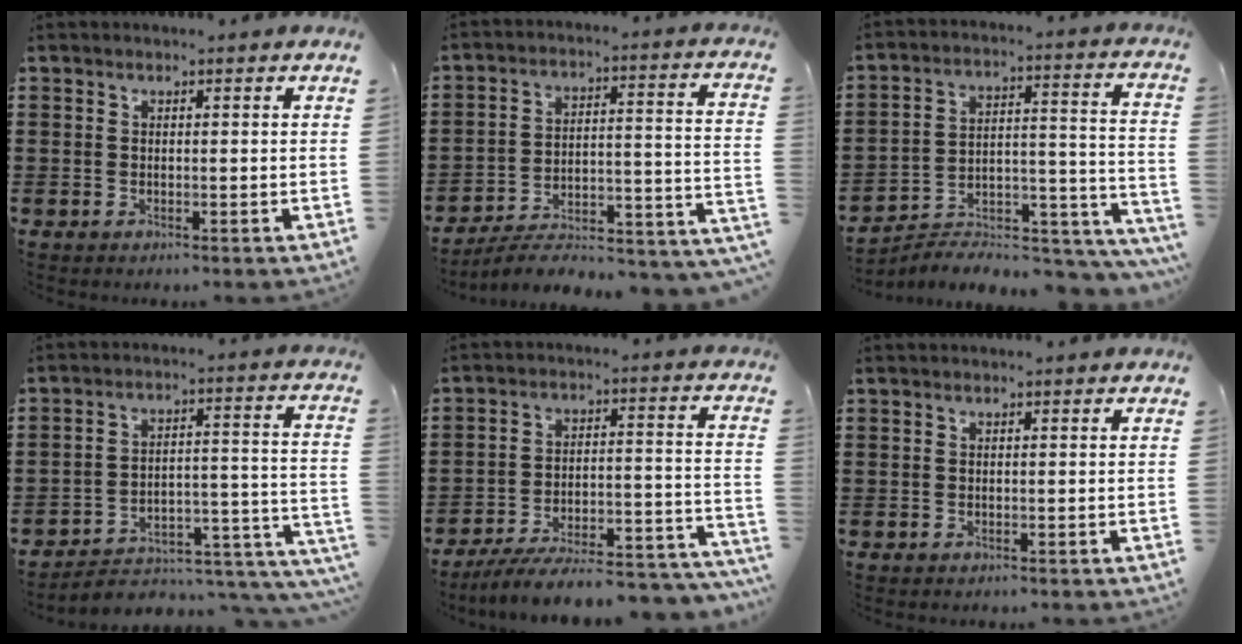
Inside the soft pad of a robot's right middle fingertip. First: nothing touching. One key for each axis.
{"total": 4.4, "fx": -4.0, "fy": 0.7, "fz": 1.6, "tx": -0.026, "ty": -0.015, "tz": -0.081}
{"total": 5.1, "fx": -5.0, "fy": 0.9, "fz": 0.7, "tx": -0.008, "ty": -0.002, "tz": -0.100}
{"total": 3.5, "fx": -3.0, "fy": 1.3, "fz": 1.1, "tx": -0.024, "ty": -0.014, "tz": -0.063}
{"total": 8.8, "fx": -7.9, "fy": 0.8, "fz": 3.8, "tx": -0.056, "ty": 0.007, "tz": -0.150}
{"total": 0.0}